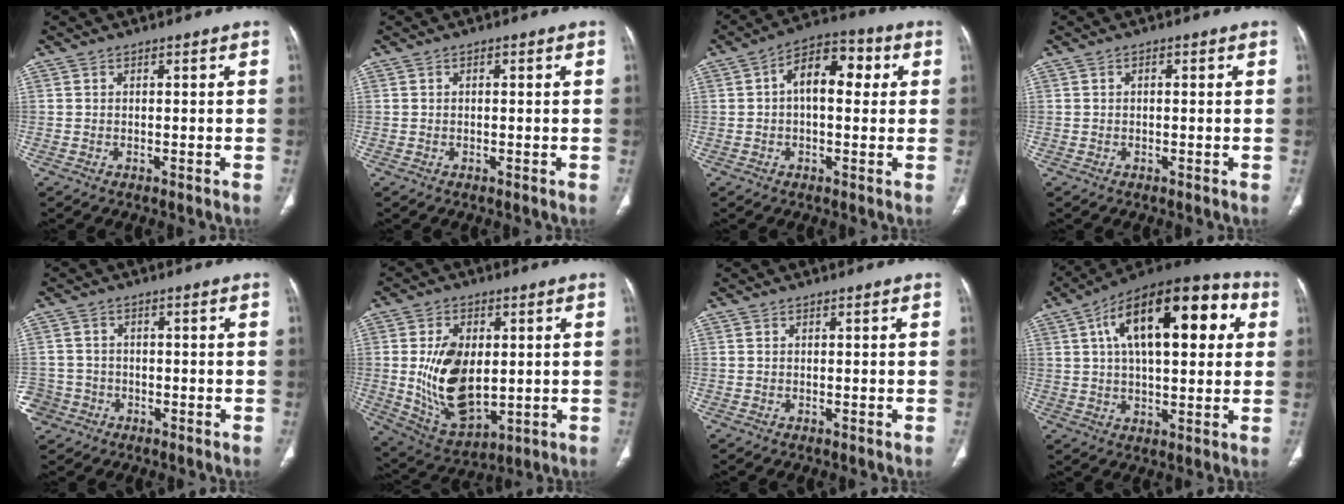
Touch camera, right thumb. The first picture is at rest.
{"total": 0.5, "force": [0.1, 0.2, 0.5], "torque": [-0.013, 0.004, 0.003]}
{"total": 10.6, "force": [1.9, 5.9, 8.7], "torque": [-0.111, 0.028, 0.020]}
{"total": 0.9, "force": [0.2, 0.4, 0.8], "torque": [-0.016, 0.004, 0.002]}
{"total": 5.8, "force": [-2.4, 5.3, 0.5], "torque": [-0.007, 0.021, -0.039]}
{"total": 15.2, "force": [0.6, 9.2, 12.1], "torque": [-0.200, -0.016, 0.030]}
{"total": 0.0}
{"total": 23.5, "force": [6.7, 10.7, 19.8], "torque": [-0.288, 0.023, 0.096]}